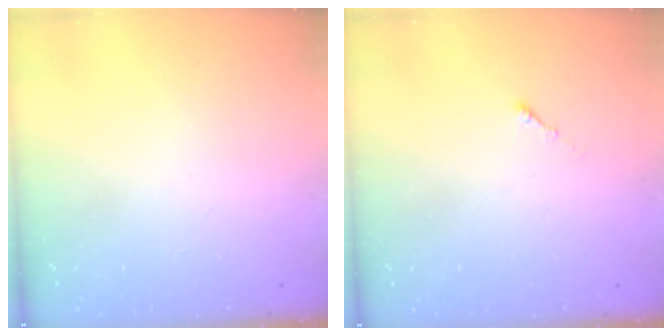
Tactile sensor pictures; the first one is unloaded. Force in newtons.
{"total": 0.0}